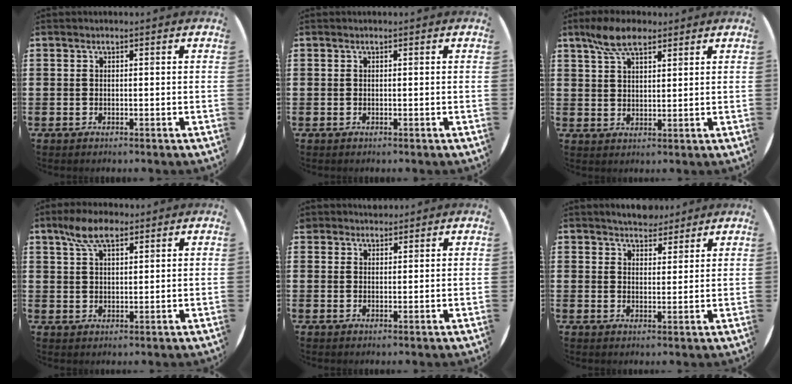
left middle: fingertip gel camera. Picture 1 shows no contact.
{"total": 0.0}
{"total": 6.4, "force": [4.7, 2.6, 3.6], "torque": [-0.074, 0.000, 0.085]}
{"total": 6.0, "force": [4.1, 2.5, 3.6], "torque": [-0.072, -0.002, 0.073]}
{"total": 2.1, "force": [2.0, 0.6, -0.3], "torque": [0.000, 0.001, 0.039]}
{"total": 3.9, "force": [3.7, 1.1, 0.3], "torque": [-0.007, -0.011, 0.069]}